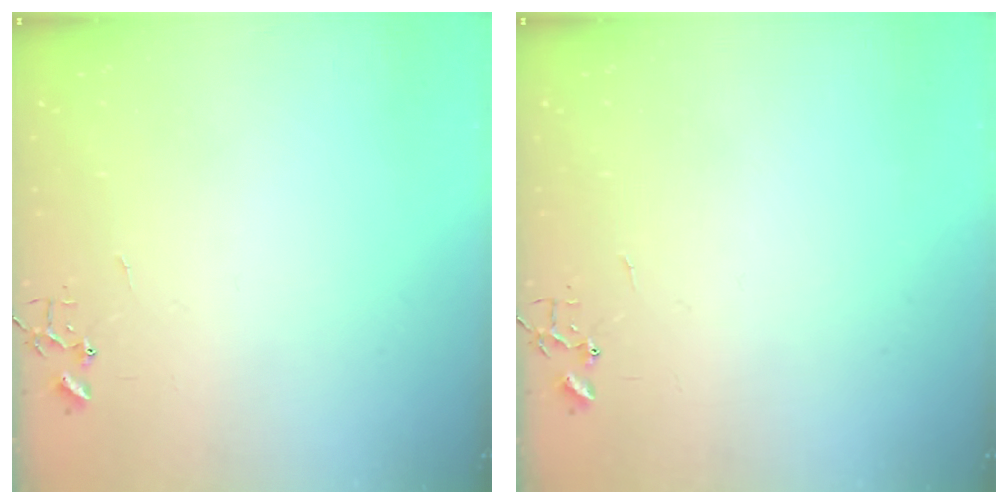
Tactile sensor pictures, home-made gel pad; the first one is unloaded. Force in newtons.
{"total": 0.0}